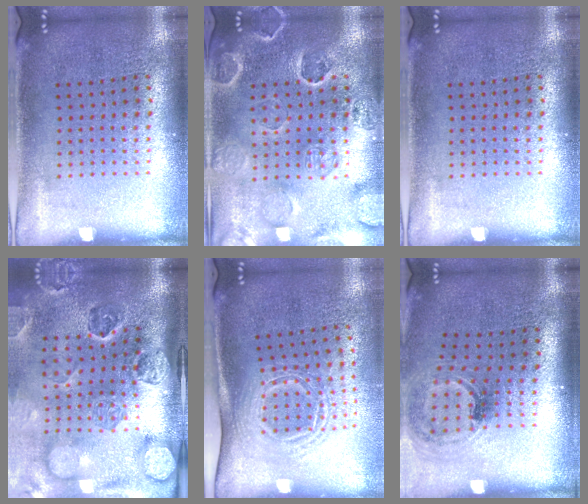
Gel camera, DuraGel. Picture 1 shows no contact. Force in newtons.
{"total": 2.7, "press": 2.7, "slide": 0.5}
{"total": 0.0}
{"total": 4.9, "press": 3.6, "slide": 3.3}
{"total": 1.7, "press": 1.2, "slide": 1.2}
{"total": 1.2, "press": 1.0, "slide": 0.6}